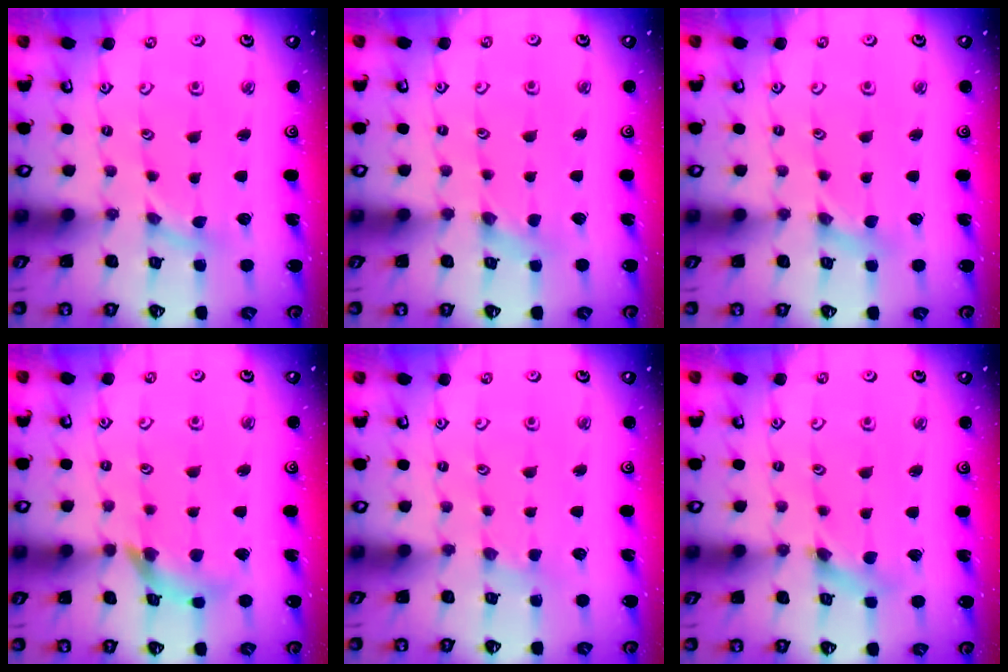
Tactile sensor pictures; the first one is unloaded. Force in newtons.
{"total": 0.0}
{"total": 0.0}
{"total": 9.4, "press": 9.3, "slide": 1.2}
{"total": 0.9, "press": 0.9, "slide": 0.2}
{"total": 1.6, "press": 1.5, "slide": 0.3}